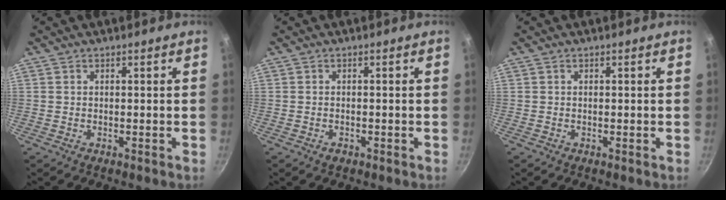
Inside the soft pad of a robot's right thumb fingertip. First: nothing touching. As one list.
[{"total": 1.1, "force": [-0.7, 0.6, 0.5], "torque": [-0.012, 0.003, -0.010]}, {"total": 0.0}]